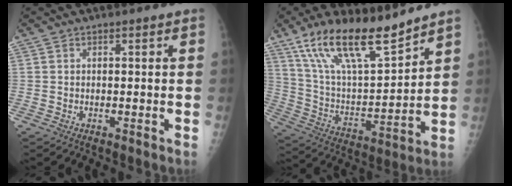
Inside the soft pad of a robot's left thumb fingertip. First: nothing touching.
{"total": 19.0, "force": [13.9, 5.4, 11.8], "torque": [-0.185, -0.065, 0.260]}